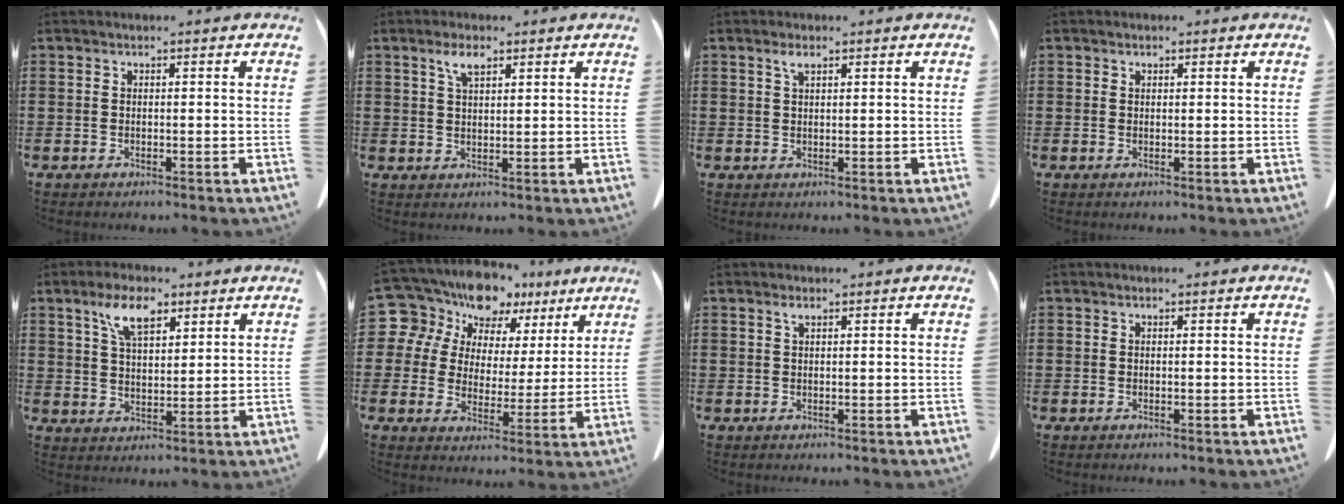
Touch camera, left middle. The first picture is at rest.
{"total": 3.5, "force": [2.2, 1.2, 2.5], "torque": [-0.057, 0.004, 0.038]}
{"total": 1.8, "force": [1.0, 0.5, 1.4], "torque": [-0.032, 0.000, 0.019]}
{"total": 0.6, "force": [0.4, 0.4, 0.2], "torque": [-0.005, 0.001, 0.009]}
{"total": 7.6, "force": [4.6, 3.2, 5.1], "torque": [-0.105, 0.005, 0.081]}
{"total": 10.3, "force": [8.4, 5.8, 1.5], "torque": [-0.069, -0.064, 0.153]}
{"total": 0.9, "force": [0.5, 0.3, 0.7], "torque": [-0.017, 0.001, 0.010]}
{"total": 0.0}